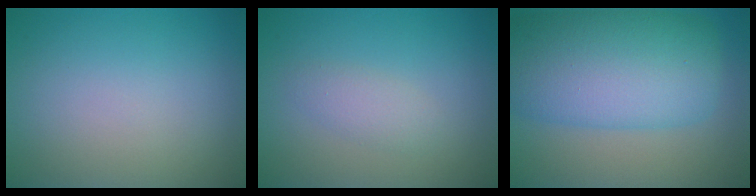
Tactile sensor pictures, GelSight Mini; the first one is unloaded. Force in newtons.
{"total": 1.7, "press": 1.7, "slide": 0.1}
{"total": 11.1, "press": 11.1, "slide": 0.1}